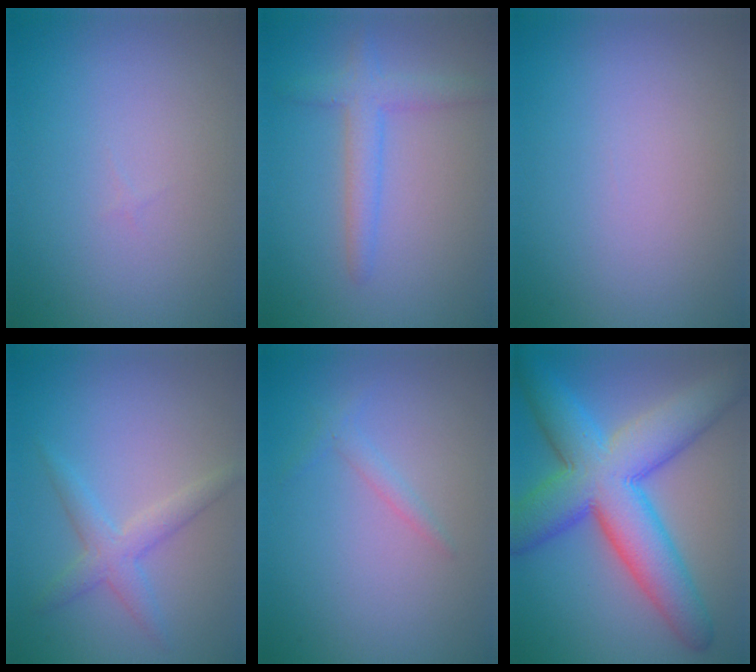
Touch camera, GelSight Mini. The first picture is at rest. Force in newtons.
{"total": 2.8, "press": 2.8, "slide": 0.2}
{"total": 0.0}
{"total": 2.5, "press": 2.5, "slide": 0.2}
{"total": 1.1, "press": 1.1, "slide": 0.0}
{"total": 11.3, "press": 11.3, "slide": 0.3}